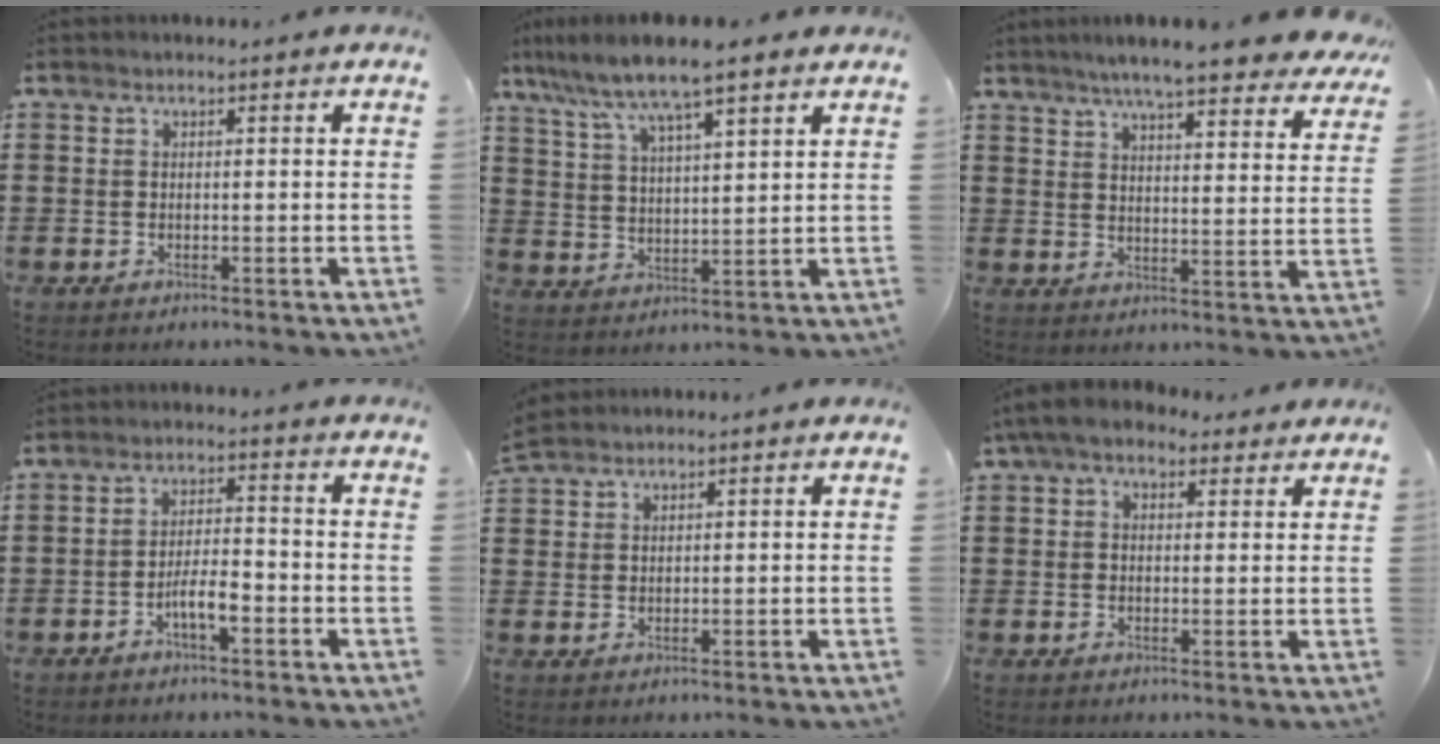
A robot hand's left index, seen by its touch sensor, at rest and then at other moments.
{"total": 7.3, "force": [5.8, 0.6, 4.3], "torque": [-0.105, -0.021, 0.098]}
{"total": 6.9, "force": [6.1, -0.2, 3.2], "torque": [-0.076, -0.032, 0.104]}
{"total": 4.6, "force": [-2.1, 1.2, 4.0], "torque": [-0.081, 0.002, -0.043]}
{"total": 2.4, "force": [2.3, 0.7, 0.3], "torque": [-0.012, 0.001, 0.046]}
{"total": 4.9, "force": [3.4, 2.4, 2.6], "torque": [-0.062, 0.005, 0.062]}